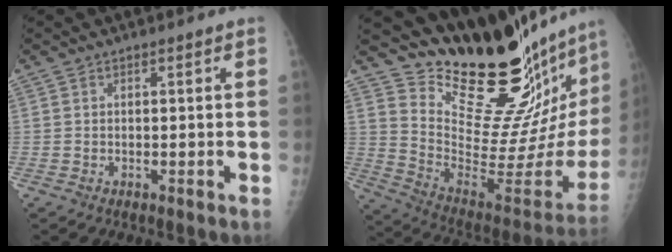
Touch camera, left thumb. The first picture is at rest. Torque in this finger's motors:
{"motor_torque": [0.87, 0.61, 1.39, -1.38, 0.03]}